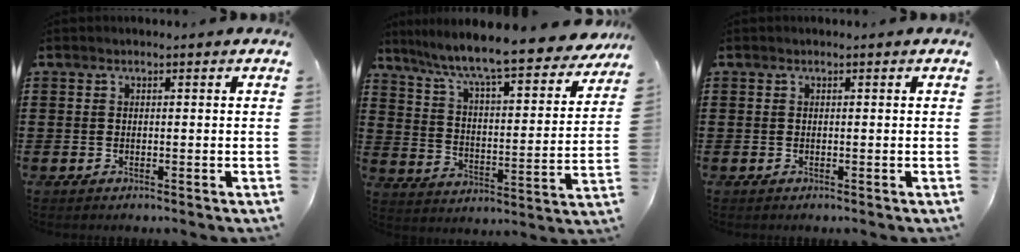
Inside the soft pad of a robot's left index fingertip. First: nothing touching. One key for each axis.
{"total": 9.0, "fx": 7.9, "fy": -0.1, "fz": 4.4, "tx": -0.116, "ty": -0.058, "tz": 0.127}
{"total": 0.0}